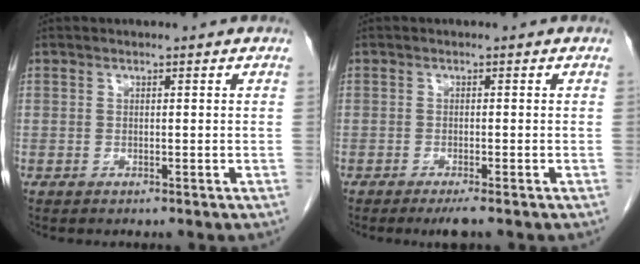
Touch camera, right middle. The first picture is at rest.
{"total": 2.3, "force": [-1.7, 0.0, 1.6], "torque": [-0.024, -0.005, -0.027]}